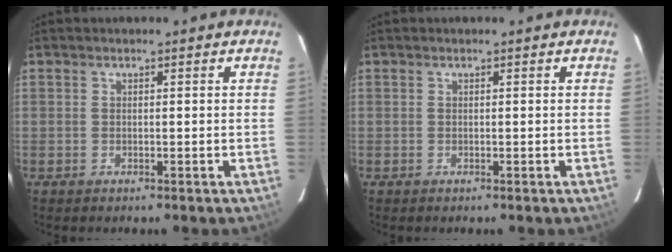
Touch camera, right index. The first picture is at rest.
{"total": 0.0}